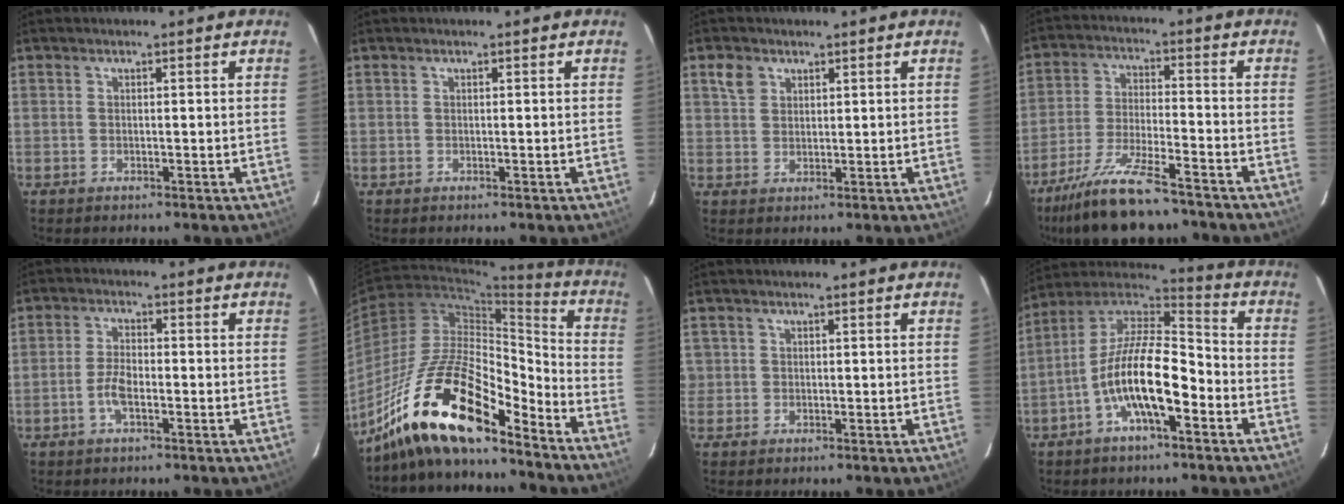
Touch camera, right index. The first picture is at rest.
{"total": 0.0}
{"total": 3.6, "force": [1.9, 2.8, 1.4], "torque": [-0.020, 0.013, 0.038]}
{"total": 15.2, "force": [-12.4, 3.0, 8.4], "torque": [-0.181, -0.026, -0.217]}
{"total": 4.0, "force": [-1.7, 1.6, 3.2], "torque": [-0.074, 0.005, -0.035]}
{"total": 20.1, "force": [-15.1, 5.4, 12.1], "torque": [-0.235, -0.001, -0.281]}
{"total": 1.4, "force": [-0.2, 1.4, -0.1], "torque": [0.009, 0.011, 0.000]}
{"total": 15.1, "force": [-6.0, 5.2, 12.8], "torque": [-0.246, 0.006, -0.119]}